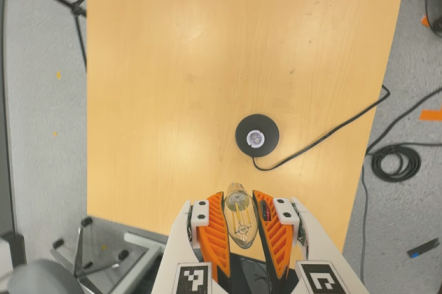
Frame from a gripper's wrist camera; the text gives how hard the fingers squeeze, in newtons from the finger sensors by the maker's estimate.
{"total": 21.3, "left": 23.2, "right": 19.4}